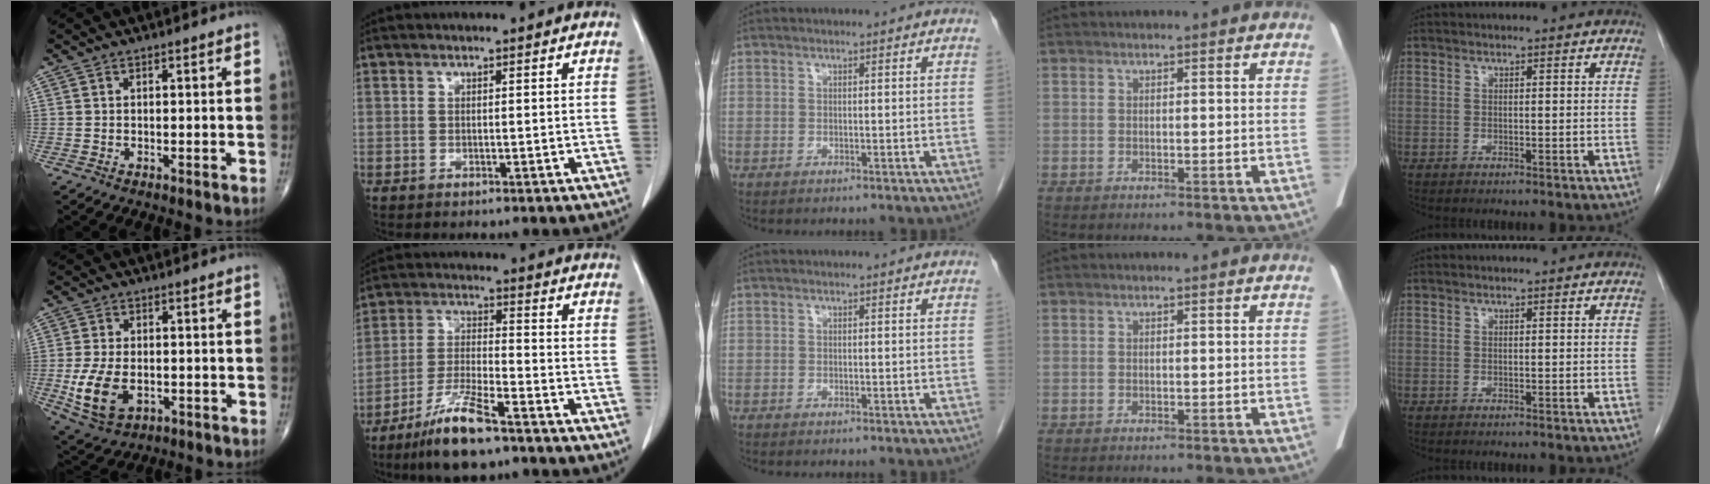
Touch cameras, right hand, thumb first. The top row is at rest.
{"thumb": {"total": 10.0, "force": [-2.3, 6.2, 7.5], "torque": [-0.151, -0.002, -0.032]}, "index": {"total": 10.8, "force": [-7.6, 1.6, 7.6], "torque": [-0.153, -0.024, -0.141]}}